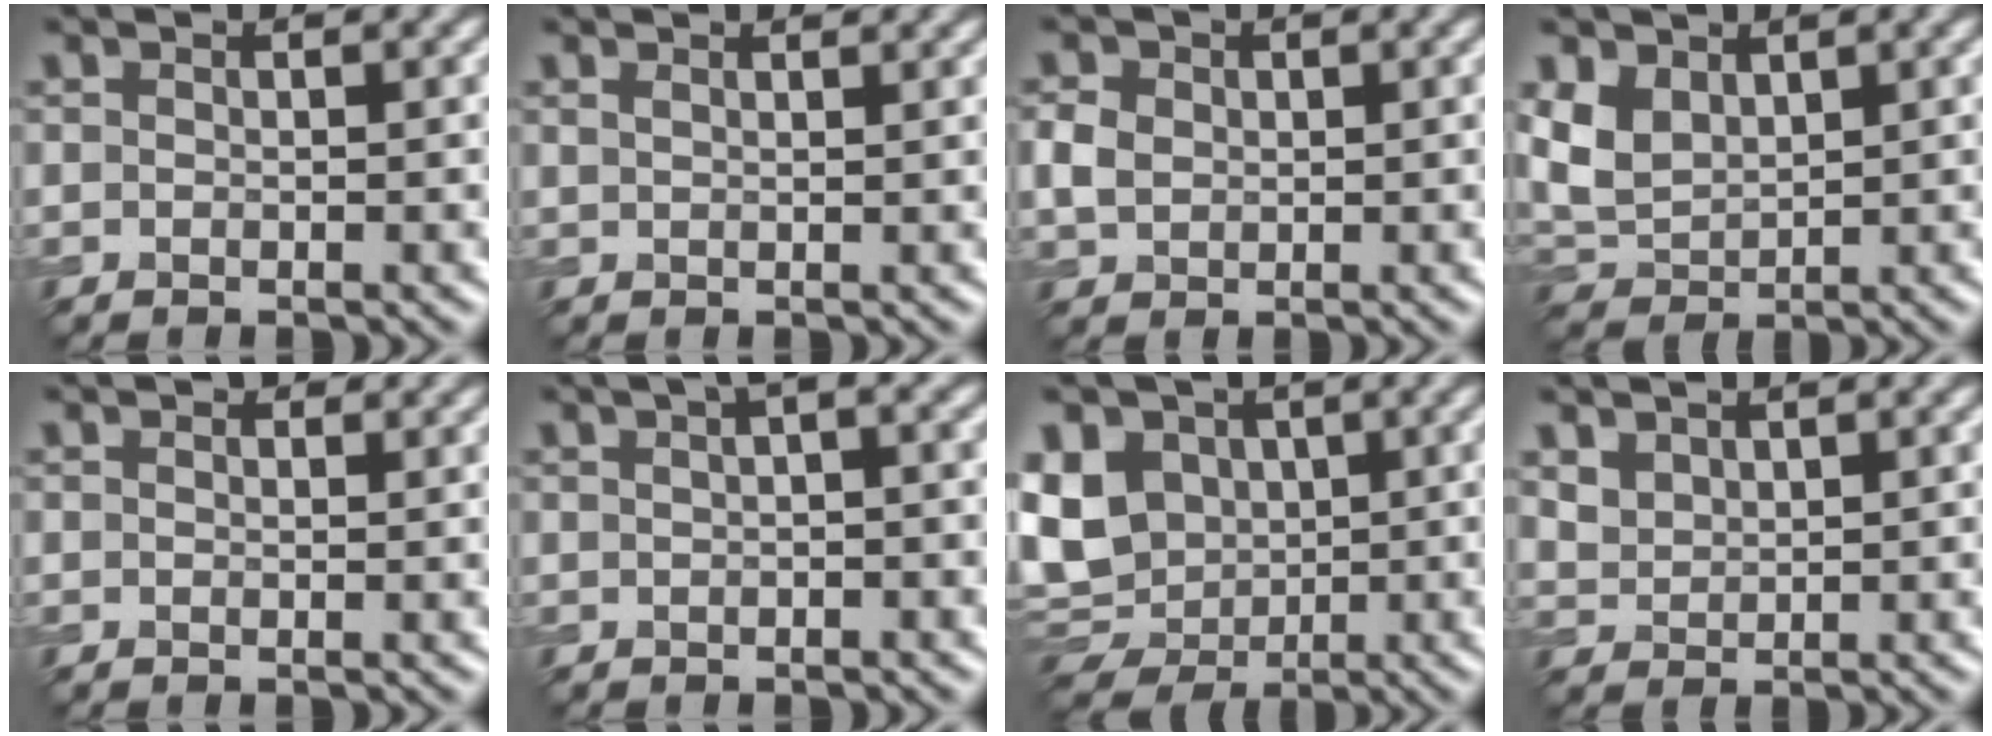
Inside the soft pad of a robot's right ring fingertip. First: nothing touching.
{"total": 1.9, "force": [1.6, 0.6, 0.8], "torque": [-0.012, 0.003, 0.014]}
{"total": 2.3, "force": [0.3, 1.9, 1.1], "torque": [-0.027, 0.001, 0.005]}
{"total": 3.9, "force": [1.5, 2.6, 2.5], "torque": [-0.066, -0.003, 0.034]}
{"total": 0.8, "force": [0.6, 0.4, 0.2], "torque": [-0.004, -0.003, 0.004]}
{"total": 2.6, "force": [1.1, 0.7, 2.2], "torque": [-0.022, 0.010, 0.010]}
{"total": 9.5, "force": [0.6, 7.6, 5.7], "torque": [-0.120, 0.002, 0.010]}
{"total": 2.1, "force": [1.6, 1.2, 0.7], "torque": [-0.027, -0.003, 0.039]}